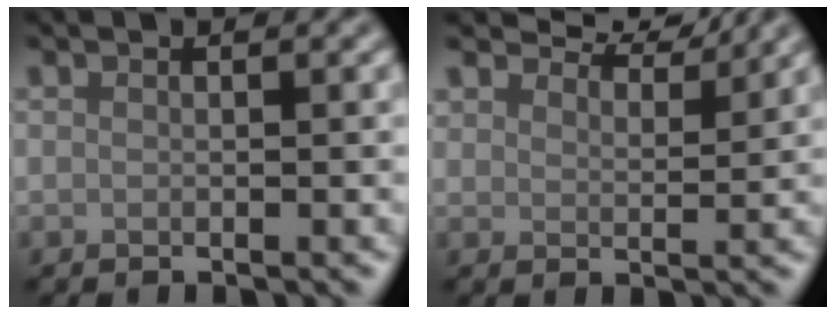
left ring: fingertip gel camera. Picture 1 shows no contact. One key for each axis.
{"total": 4.8, "fx": 4.6, "fy": 0.9, "fz": 1.2, "tx": -0.030, "ty": 0.007, "tz": 0.063}